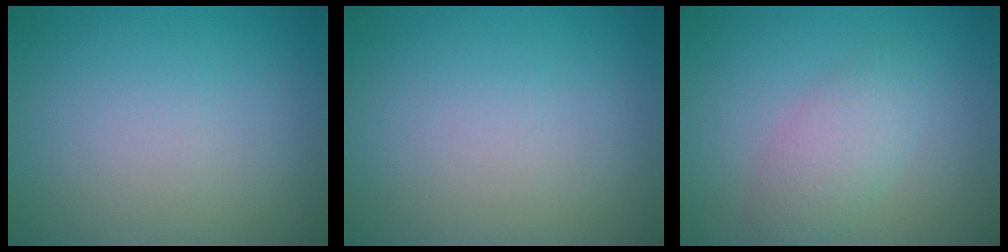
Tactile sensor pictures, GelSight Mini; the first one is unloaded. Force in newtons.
{"total": 0.0}
{"total": 3.0, "press": 3.0, "slide": 0.1}